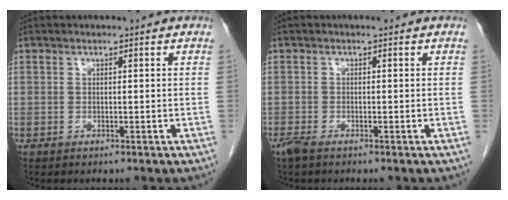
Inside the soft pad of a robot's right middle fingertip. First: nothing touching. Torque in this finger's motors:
{"motor_torque": [0.36, -0.19, 0.02, 0.02]}